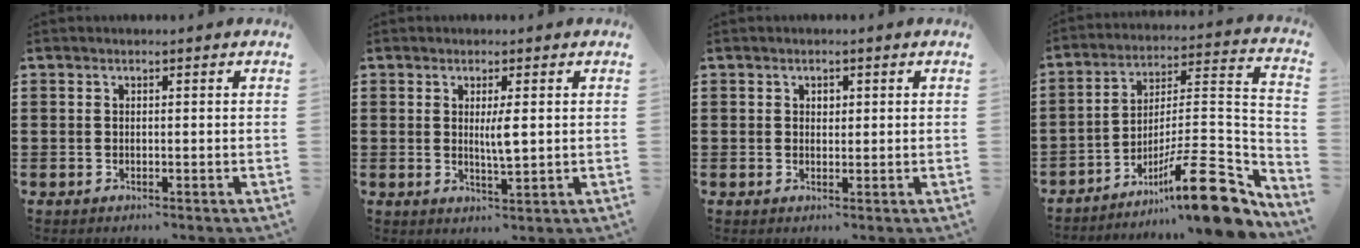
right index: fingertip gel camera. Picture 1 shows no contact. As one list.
[{"total": 3.5, "force": [0.5, 0.6, 3.4], "torque": [-0.066, 0.000, 0.006]}, {"total": 1.1, "force": [0.5, 0.8, 0.6], "torque": [-0.012, 0.006, 0.008]}, {"total": 15.1, "force": [-9.7, 3.3, 11.0], "torque": [-0.144, 0.025, -0.167]}]